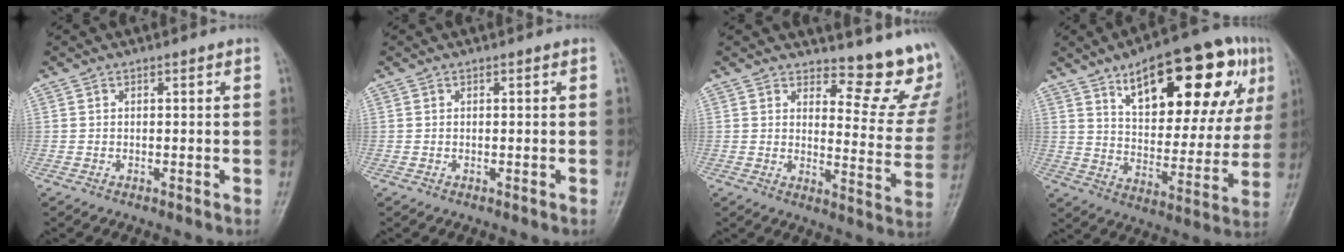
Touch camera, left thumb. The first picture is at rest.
{"total": 0.0}
{"total": 13.4, "force": [11.6, 4.4, 5.1], "torque": [-0.019, -0.125, 0.128]}
{"total": 25.9, "force": [12.0, 10.8, 20.2], "torque": [-0.244, -0.013, 0.179]}